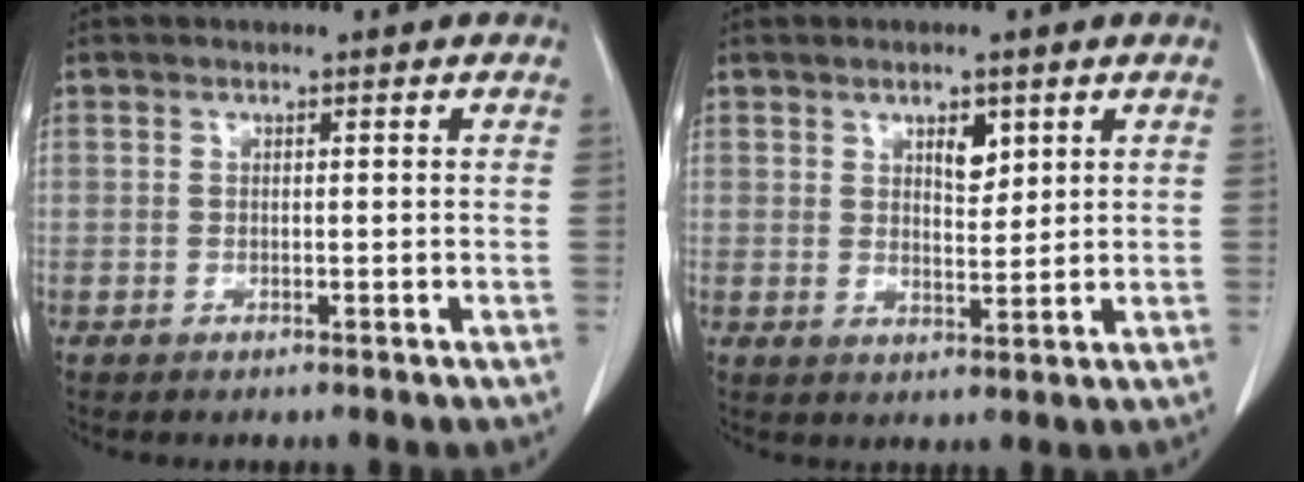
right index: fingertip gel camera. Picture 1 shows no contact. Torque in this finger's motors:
{"motor_torque": [0.01, 0.08, -0.03, 0.00]}